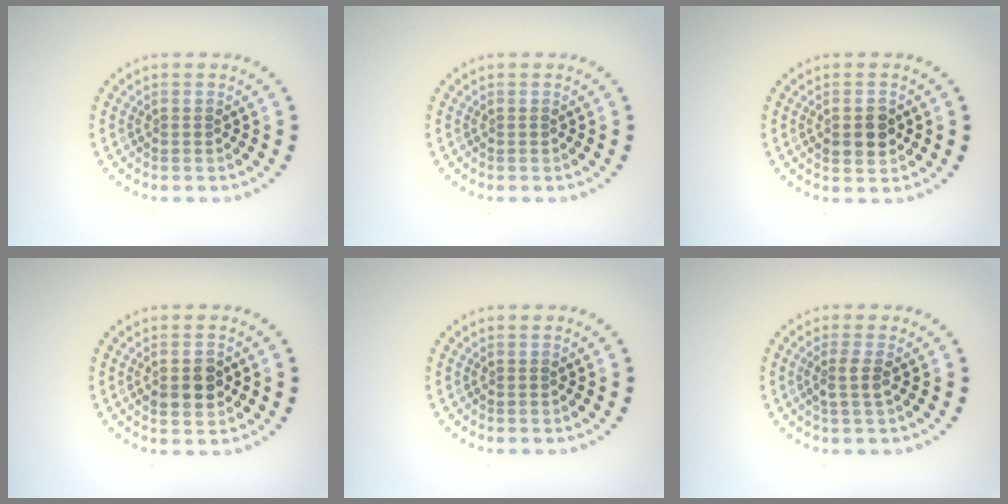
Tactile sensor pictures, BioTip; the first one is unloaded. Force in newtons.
{"total": 0.0}
{"total": 3.0, "press": 3.0, "slide": 0.2}
{"total": 2.9, "press": 2.9, "slide": 0.3}
{"total": 0.0}
{"total": 1.7, "press": 1.4, "slide": 1.0}